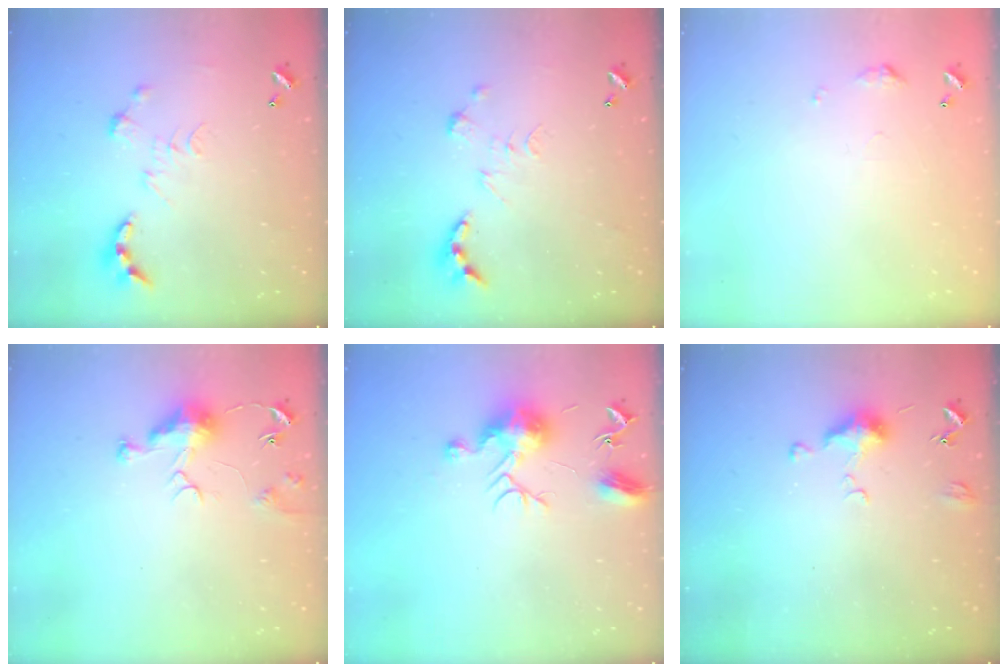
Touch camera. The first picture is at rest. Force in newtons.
{"total": 0.0}
{"total": 5.0, "press": 4.9, "slide": 0.8}
{"total": 7.0, "press": 7.0, "slide": 0.7}
{"total": 12.0, "press": 12.0, "slide": 0.5}
{"total": 5.9, "press": 5.8, "slide": 0.9}